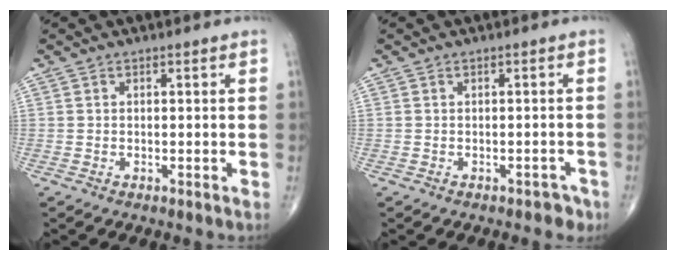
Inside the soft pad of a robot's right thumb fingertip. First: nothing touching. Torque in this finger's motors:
{"motor_torque": [-0.36, -0.24, -0.15, -0.09, -0.02]}